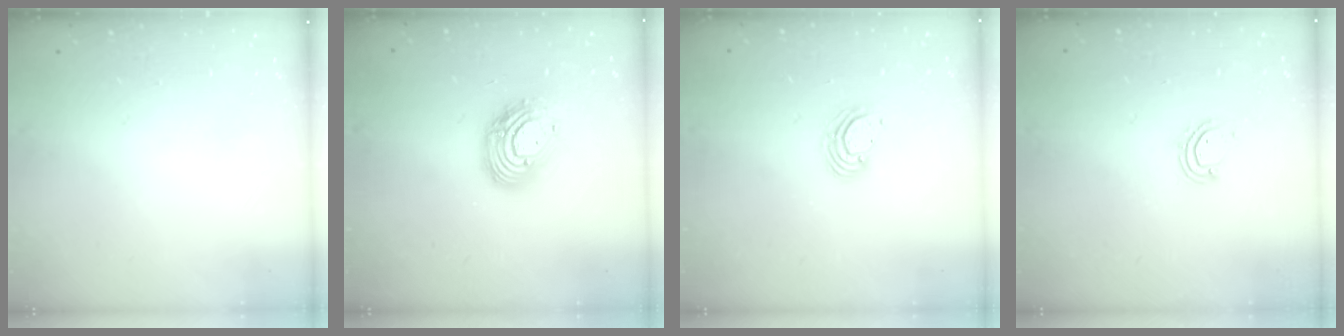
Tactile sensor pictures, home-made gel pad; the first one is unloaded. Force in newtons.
{"total": 12.4, "press": 12.4, "slide": 1.1}
{"total": 3.6, "press": 3.6, "slide": 0.2}
{"total": 5.0, "press": 5.0, "slide": 0.3}